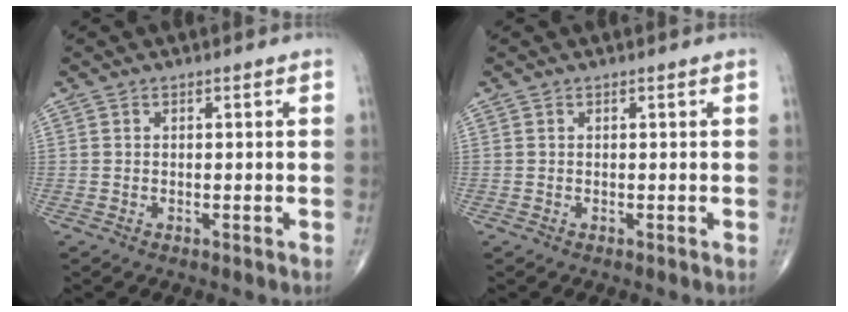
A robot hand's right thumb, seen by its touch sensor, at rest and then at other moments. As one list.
[{"total": 0.0}]